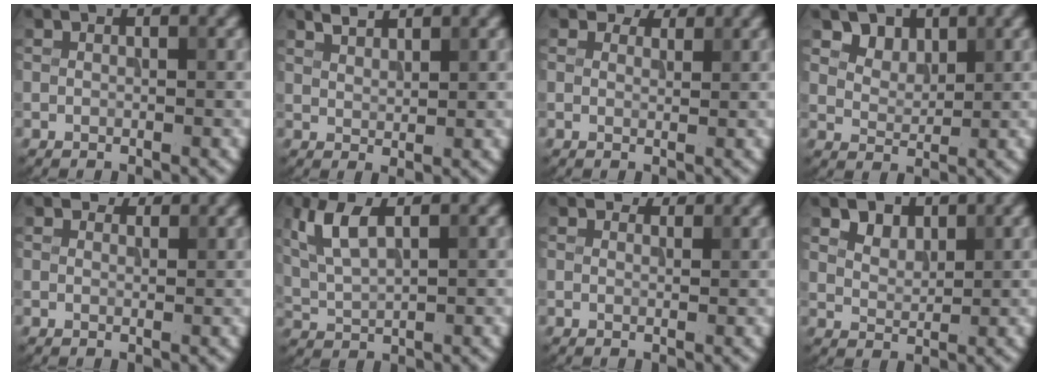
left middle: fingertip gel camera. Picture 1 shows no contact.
{"total": 1.6, "force": [1.4, 0.3, 0.6], "torque": [-0.013, -0.001, 0.029]}
{"total": 2.3, "force": [1.9, 1.0, 0.7], "torque": [-0.015, -0.002, 0.023]}
{"total": 2.7, "force": [1.8, 1.8, 0.9], "torque": [-0.025, -0.021, 0.048]}
{"total": 1.5, "force": [1.3, 0.6, 0.3], "torque": [-0.010, -0.005, 0.011]}
{"total": 4.2, "force": [1.8, 1.7, 3.4], "torque": [-0.084, 0.006, 0.037]}
{"total": 1.5, "force": [1.4, 0.6, 0.3], "torque": [-0.010, -0.005, 0.011]}
{"total": 2.7, "force": [1.8, 1.7, 1.2], "torque": [-0.029, -0.002, 0.038]}